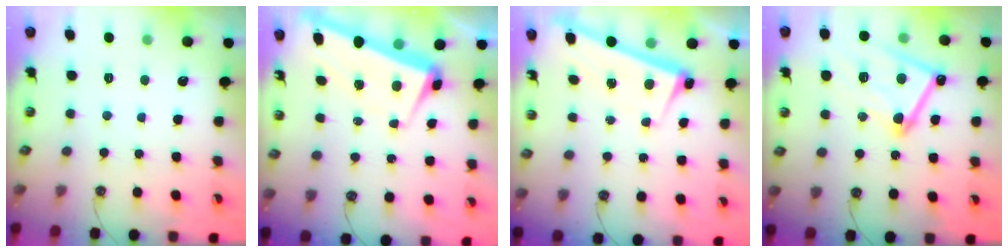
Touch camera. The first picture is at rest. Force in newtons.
{"total": 1.3, "press": 0.4, "slide": 1.2}
{"total": 2.6, "press": 2.5, "slide": 0.7}
{"total": 12.4, "press": 12.4, "slide": 0.4}